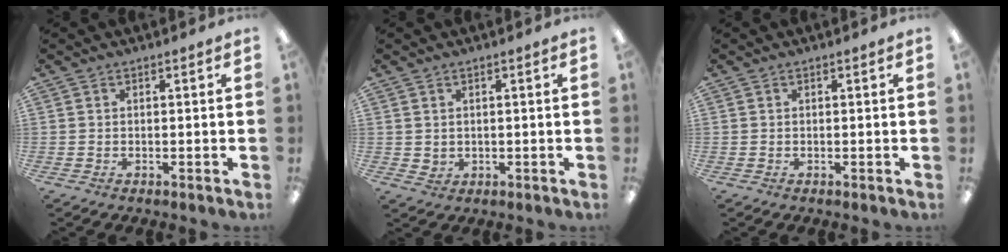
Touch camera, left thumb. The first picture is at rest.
{"total": 1.6, "force": [0.8, 1.4, 0.3], "torque": [0.002, -0.003, 0.012]}
{"total": 0.0}